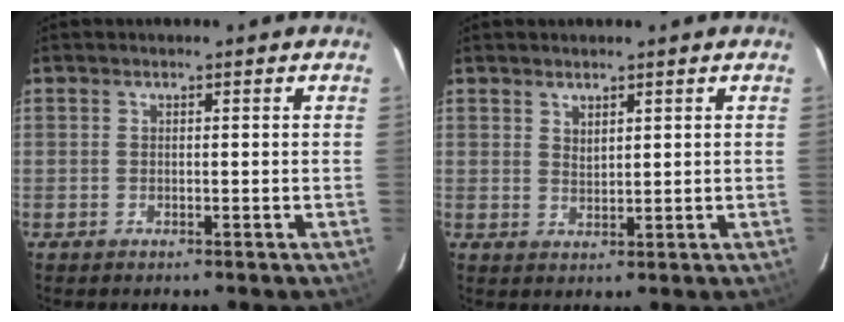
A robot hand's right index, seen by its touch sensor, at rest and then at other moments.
{"total": 1.8, "force": [1.6, 0.5, 0.6], "torque": [-0.009, -0.003, 0.029]}